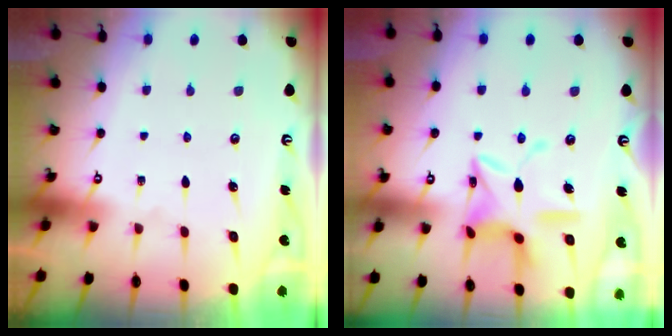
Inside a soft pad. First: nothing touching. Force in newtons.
{"total": 12.1, "press": 12.1, "slide": 0.8}